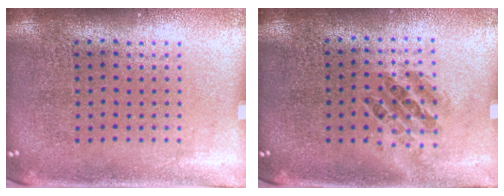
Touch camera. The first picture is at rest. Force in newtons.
{"total": 0.8, "press": 0.7, "slide": 0.4}